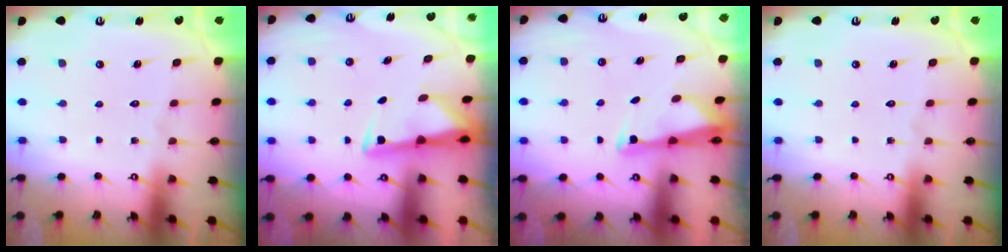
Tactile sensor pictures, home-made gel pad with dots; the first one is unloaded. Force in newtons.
{"total": 2.8, "press": 2.7, "slide": 0.5}
{"total": 3.0, "press": 2.9, "slide": 0.8}
{"total": 0.0}